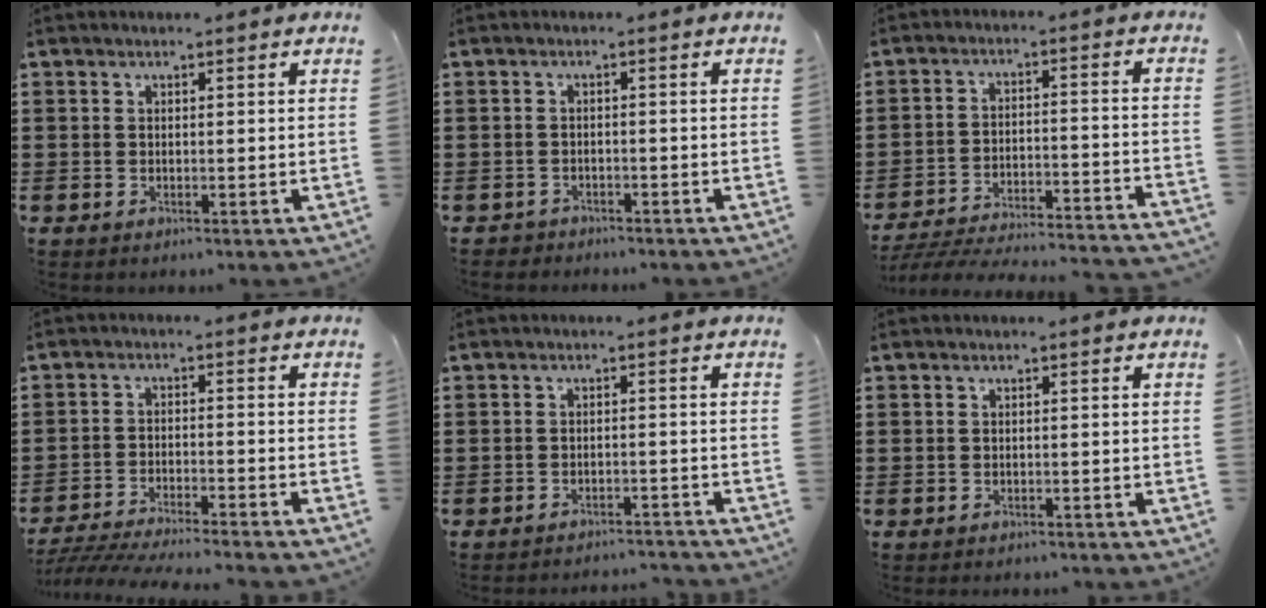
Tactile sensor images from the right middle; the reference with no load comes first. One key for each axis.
{"total": 1.5, "fx": -1.4, "fy": 0.3, "fz": -0.2, "tx": -0.002, "ty": 0.001, "tz": -0.033}
{"total": 5.3, "fx": -5.1, "fy": 0.0, "fz": 1.4, "tx": -0.037, "ty": -0.009, "tz": -0.108}
{"total": 4.7, "fx": -4.6, "fy": -0.2, "fz": 1.2, "tx": -0.026, "ty": -0.009, "tz": -0.093}
{"total": 2.3, "fx": -2.3, "fy": 0.0, "fz": 0.1, "tx": -0.007, "ty": 0.001, "tz": -0.049}
{"total": 0.7, "fx": -0.7, "fy": 0.1, "fz": 0.0, "tx": -0.001, "ty": 0.001, "tz": -0.015}